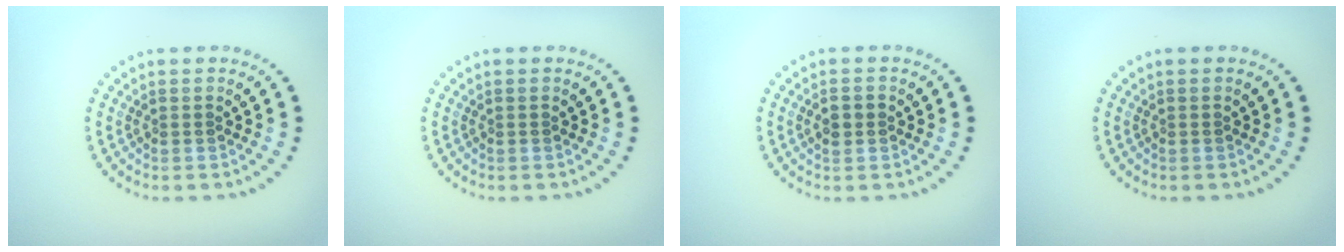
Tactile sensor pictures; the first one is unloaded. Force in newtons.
{"total": 0.0}
{"total": 1.5, "press": 1.5, "slide": 0.1}
{"total": 0.0}